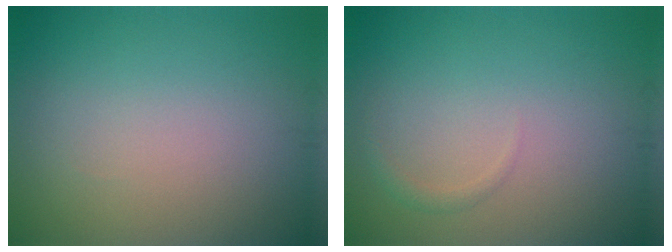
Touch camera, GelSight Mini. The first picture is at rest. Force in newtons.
{"total": 0.8, "press": 0.8, "slide": 0.0}